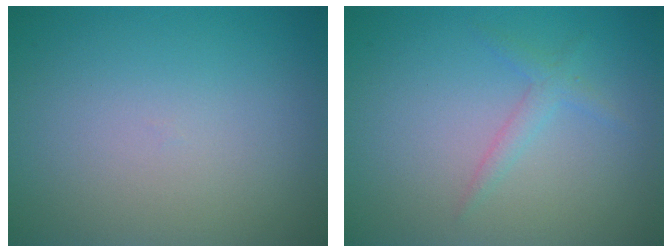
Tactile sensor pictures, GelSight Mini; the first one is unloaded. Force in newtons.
{"total": 1.4, "press": 1.4, "slide": 0.0}